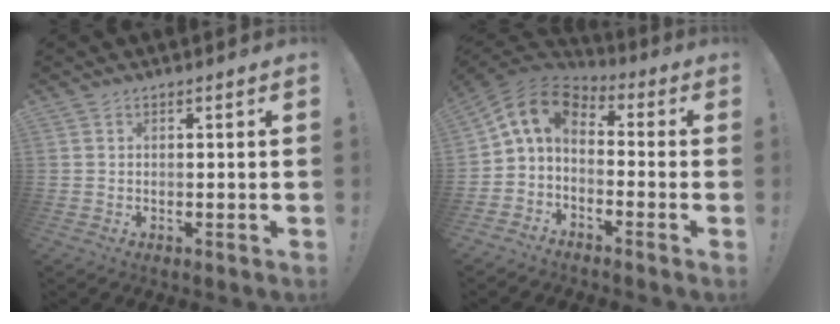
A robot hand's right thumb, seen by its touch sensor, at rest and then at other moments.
{"total": 8.0, "force": [0.8, 5.0, 6.2], "torque": [-0.132, 0.006, 0.017]}